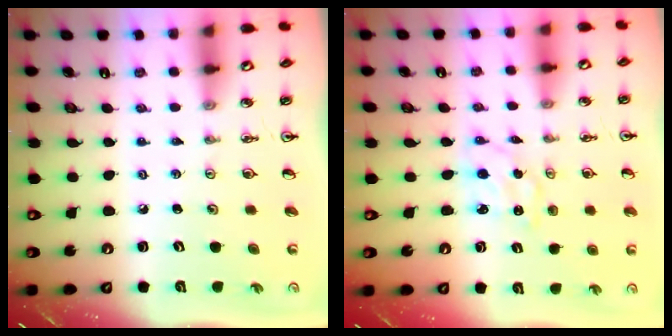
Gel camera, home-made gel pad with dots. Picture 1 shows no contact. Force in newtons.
{"total": 2.0, "press": 2.0, "slide": 0.2}